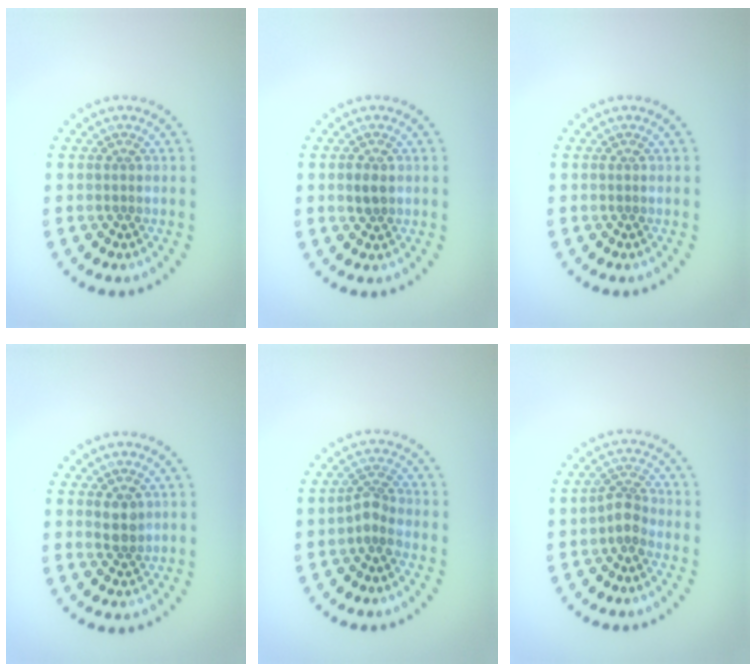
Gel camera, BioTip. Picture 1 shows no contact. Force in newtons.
{"total": 1.5, "press": 1.5, "slide": 0.1}
{"total": 0.0}
{"total": 1.8, "press": 1.7, "slide": 0.7}
{"total": 2.0, "press": 1.5, "slide": 1.3}
{"total": 2.0, "press": 1.6, "slide": 1.2}